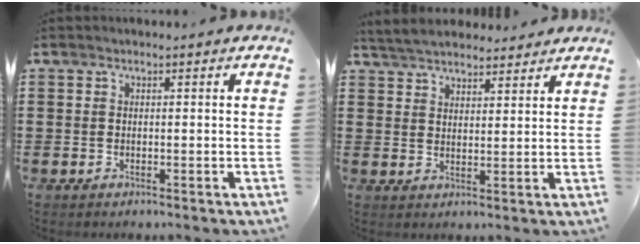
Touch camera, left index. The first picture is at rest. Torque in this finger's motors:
{"motor_torque": [1.06, -1.10, 0.14, 0.02]}